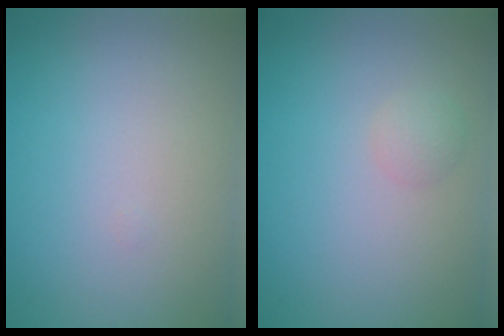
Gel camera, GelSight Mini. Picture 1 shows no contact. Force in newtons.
{"total": 1.1, "press": 1.1, "slide": 0.1}